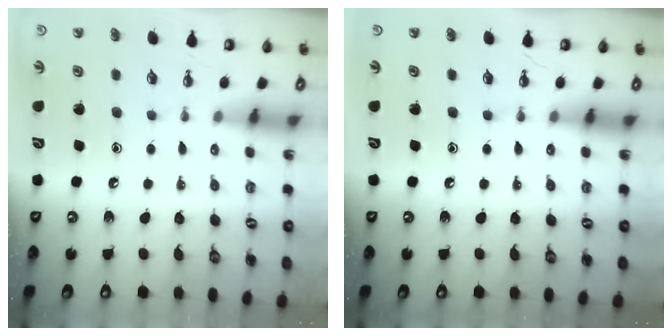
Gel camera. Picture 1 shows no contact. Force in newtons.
{"total": 0.0}